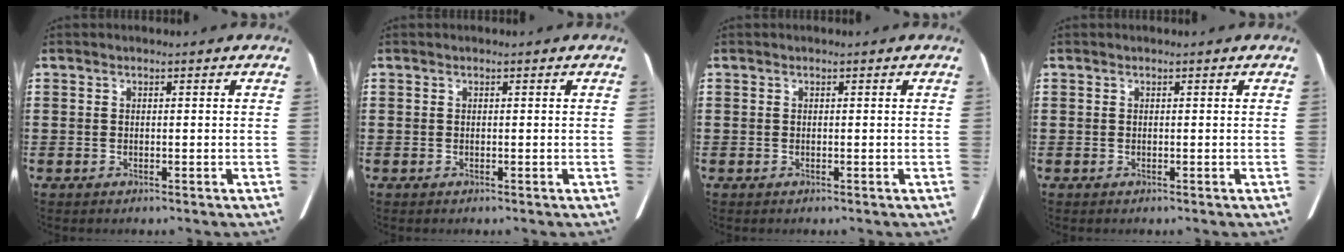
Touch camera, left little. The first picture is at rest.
{"total": 0.0}
{"total": 0.0}
{"total": 0.0}